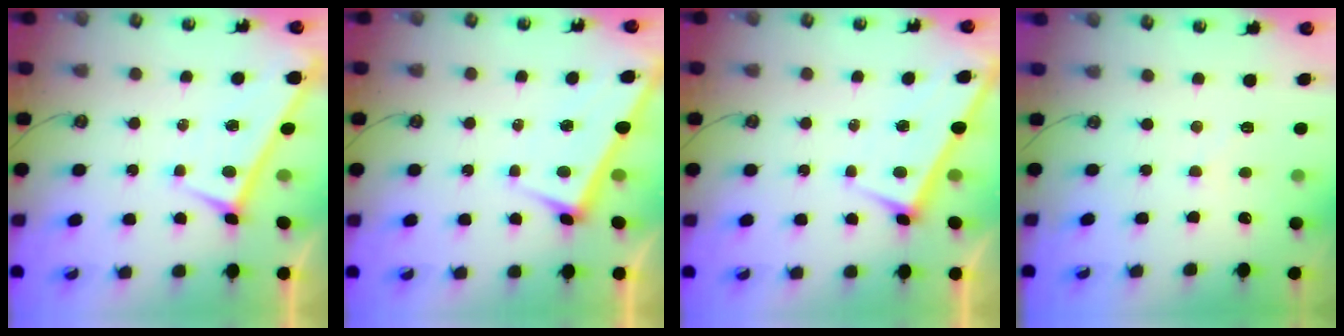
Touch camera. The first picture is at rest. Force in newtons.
{"total": 2.9, "press": 2.9, "slide": 0.2}
{"total": 2.6, "press": 2.6, "slide": 0.2}
{"total": 0.9, "press": 0.5, "slide": 0.7}